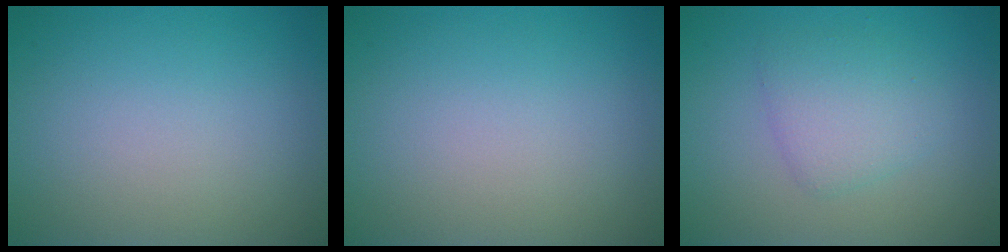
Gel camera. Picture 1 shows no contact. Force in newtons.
{"total": 0.0}
{"total": 2.8, "press": 2.8, "slide": 0.2}